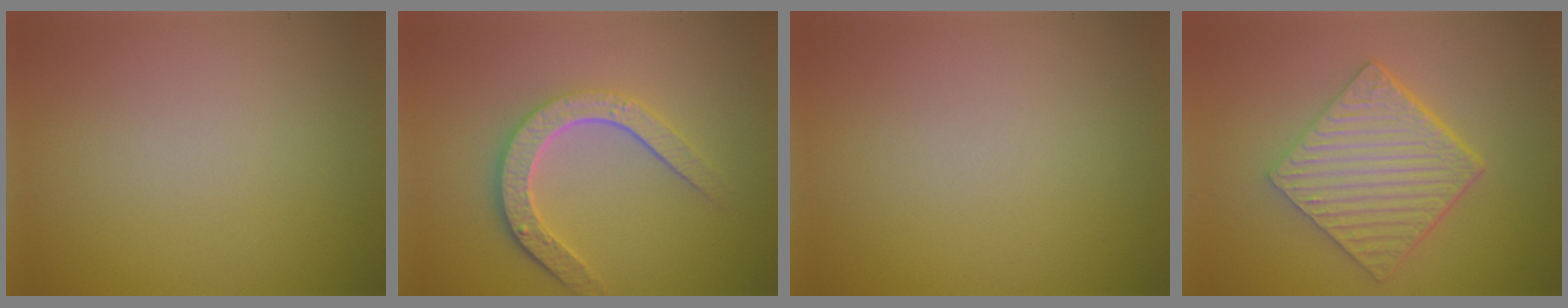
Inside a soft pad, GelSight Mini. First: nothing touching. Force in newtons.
{"total": 4.7, "press": 3.6, "slide": 3.1}
{"total": 0.0}
{"total": 6.5, "press": 4.5, "slide": 4.7}